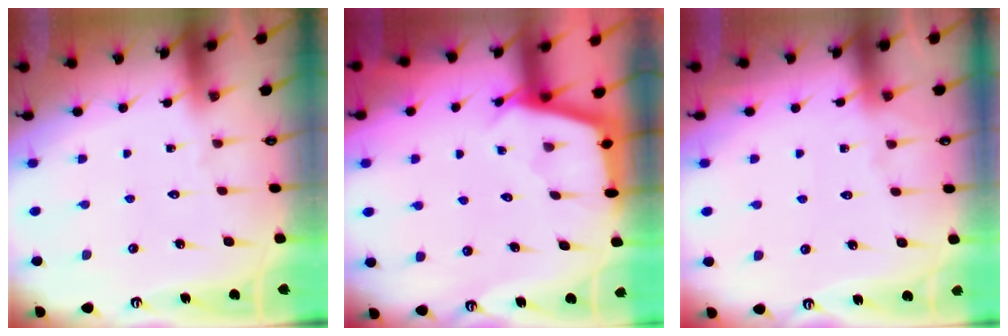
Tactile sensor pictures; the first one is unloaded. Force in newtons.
{"total": 2.9, "press": 2.8, "slide": 0.4}
{"total": 3.9, "press": 3.8, "slide": 0.6}